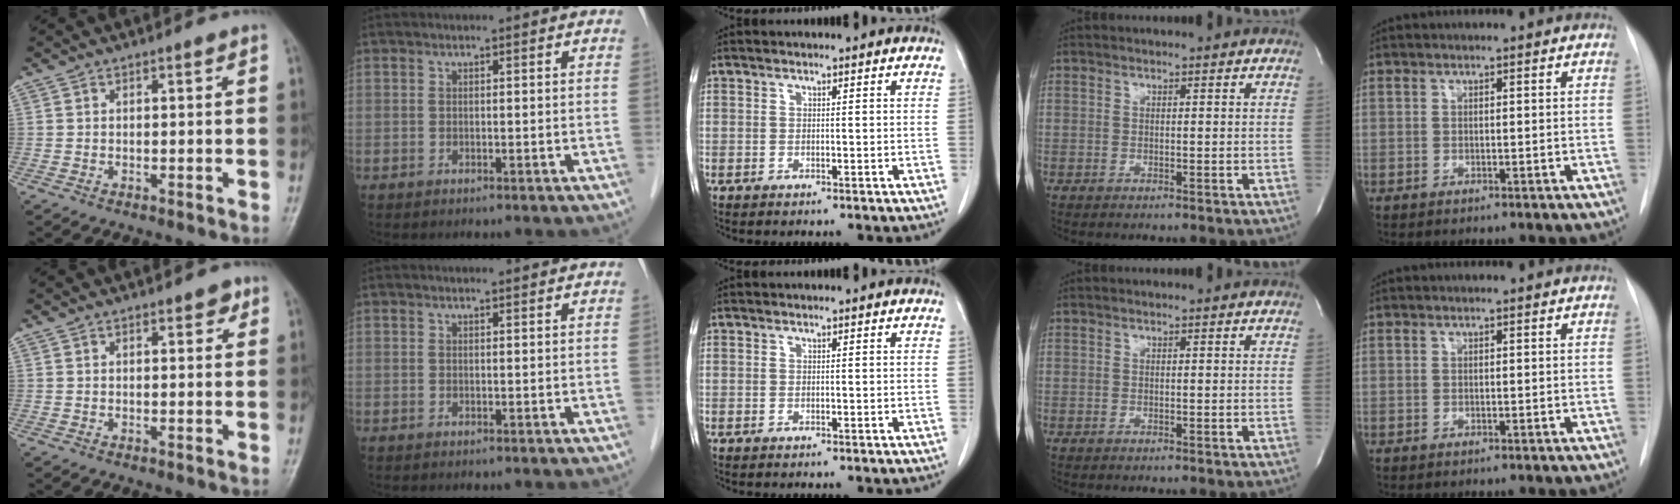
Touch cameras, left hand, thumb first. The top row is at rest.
{"thumb": {"total": 2.0, "force": [1.1, 1.1, 1.3], "torque": [-0.005, -0.002, 0.012]}, "index": {"total": 0.7, "force": [0.7, 0.0, 0.1], "torque": [-0.008, -0.001, 0.008]}}